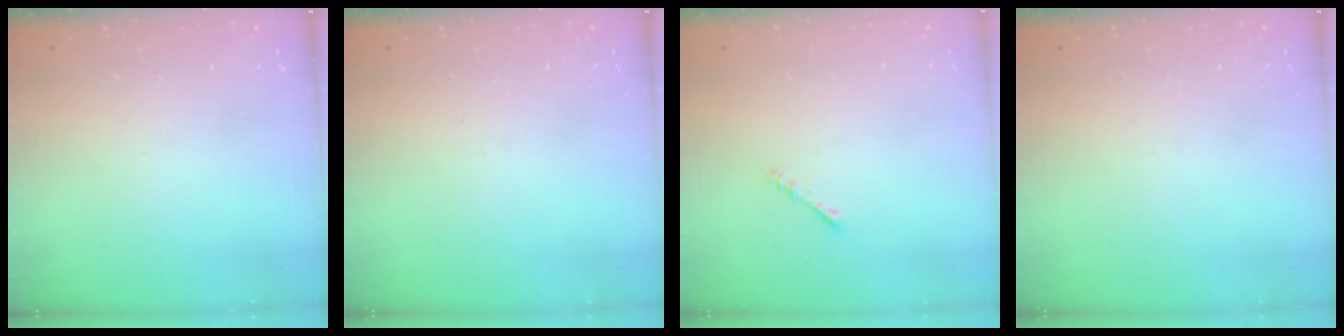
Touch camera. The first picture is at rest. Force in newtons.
{"total": 0.0}
{"total": 1.4, "press": 1.4, "slide": 0.4}
{"total": 0.0}